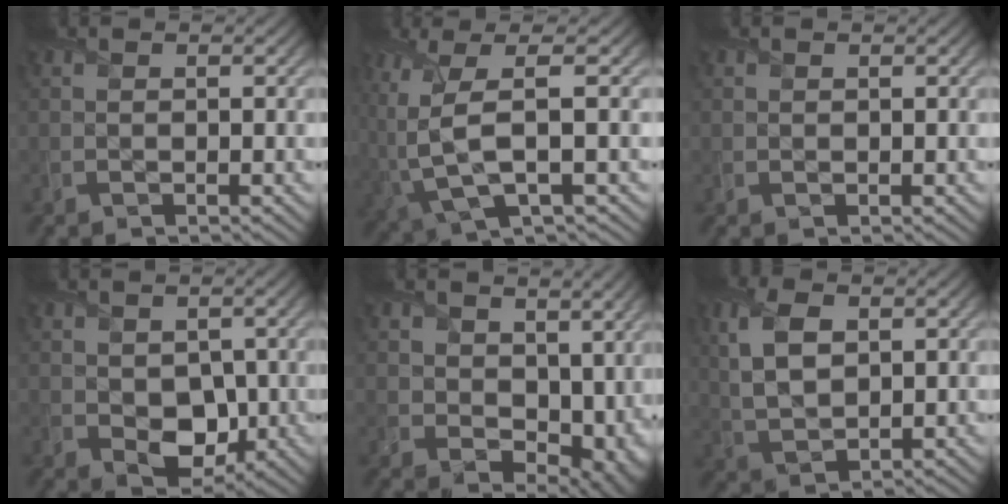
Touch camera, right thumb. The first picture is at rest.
{"total": 8.2, "force": [-0.3, 2.5, 7.8], "torque": [-0.188, -0.002, -0.008]}
{"total": 0.7, "force": [0.4, 0.6, 0.0], "torque": [-0.001, -0.004, 0.008]}
{"total": 5.3, "force": [0.0, 4.0, 3.5], "torque": [-0.081, -0.022, 0.009]}
{"total": 9.3, "force": [3.1, 6.8, 5.5], "torque": [-0.114, -0.030, 0.068]}
{"total": 6.7, "force": [2.0, 3.8, 5.2], "torque": [-0.126, 0.004, 0.040]}